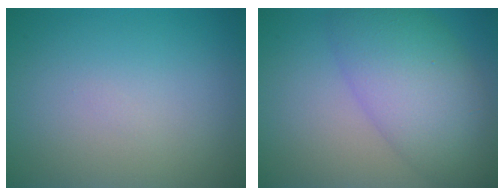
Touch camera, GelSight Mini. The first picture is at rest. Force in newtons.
{"total": 7.9, "press": 7.9, "slide": 0.1}